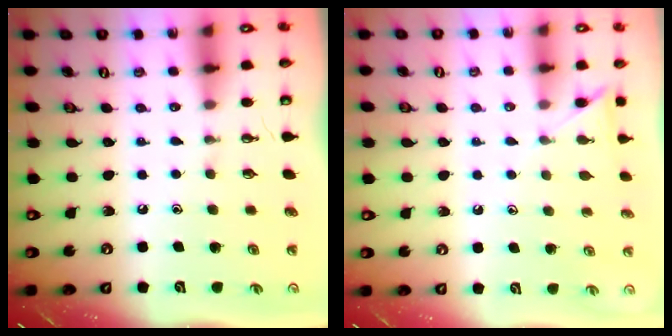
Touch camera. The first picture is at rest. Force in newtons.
{"total": 5.5, "press": 5.5, "slide": 0.5}